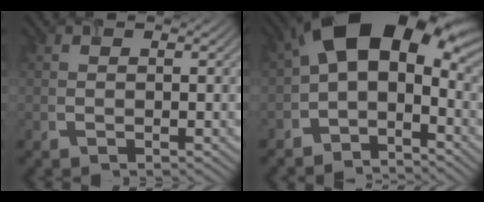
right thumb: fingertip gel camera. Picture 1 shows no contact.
{"total": 12.8, "force": [0.3, 7.6, 10.2], "torque": [-0.163, 0.013, -0.012]}